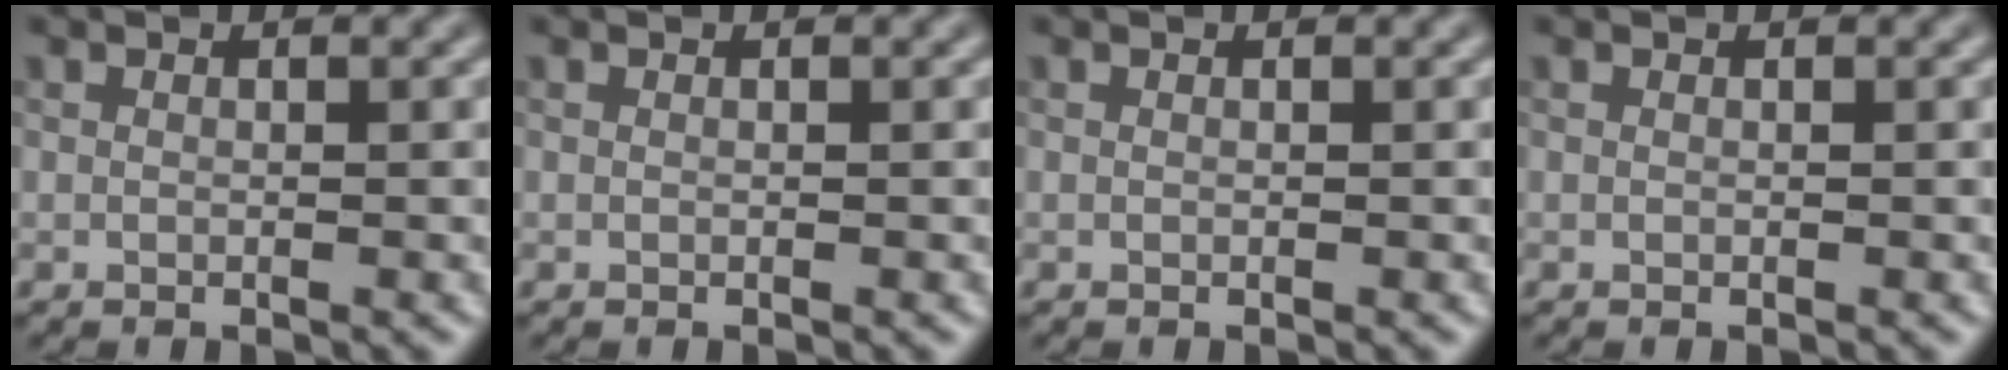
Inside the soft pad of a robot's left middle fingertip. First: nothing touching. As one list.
[{"total": 0.0}, {"total": 0.0}, {"total": 0.0}]